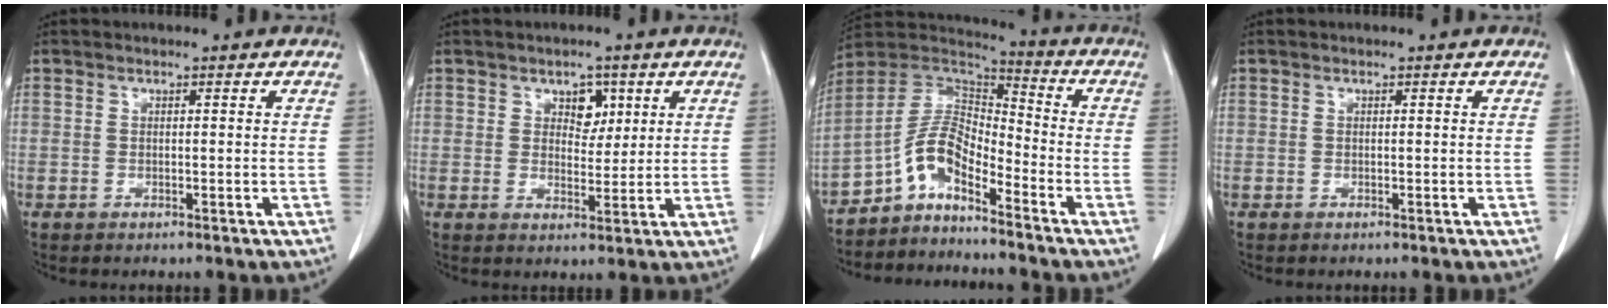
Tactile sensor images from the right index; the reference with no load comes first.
{"total": 3.9, "force": [1.8, 2.6, 2.3], "torque": [-0.028, 0.004, 0.029]}
{"total": 8.8, "force": [-5.9, 3.0, 5.8], "torque": [-0.120, 0.031, -0.116]}
{"total": 0.0}